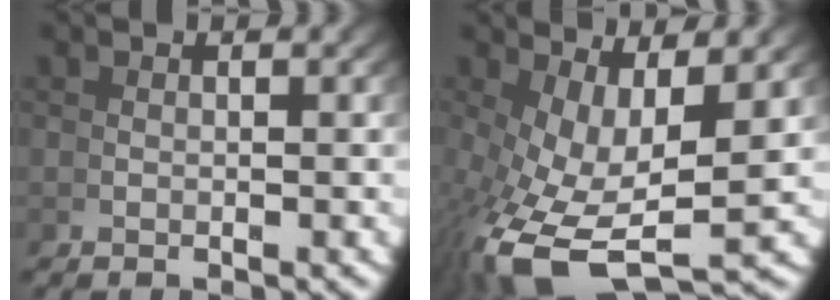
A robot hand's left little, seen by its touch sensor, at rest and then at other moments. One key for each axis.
{"total": 8.8, "fx": -3.1, "fy": 4.0, "fz": 7.2, "tx": -0.168, "ty": -0.058, "tz": -0.016}